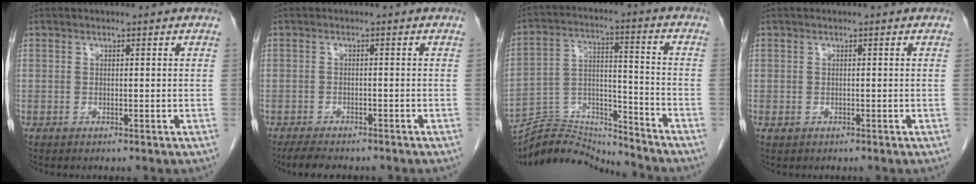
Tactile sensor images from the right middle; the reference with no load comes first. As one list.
[{"total": 5.7, "force": [-4.8, 1.9, 2.5], "torque": [-0.042, -0.010, -0.070]}, {"total": 14.3, "force": [-14.2, 0.5, 0.8], "torque": [-0.018, 0.033, -0.250]}, {"total": 0.6, "force": [-0.3, 0.5, 0.3], "torque": [-0.008, 0.001, -0.002]}]